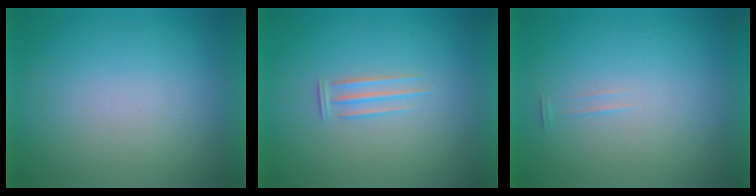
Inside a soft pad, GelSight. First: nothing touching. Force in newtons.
{"total": 1.2}
{"total": 1.3}